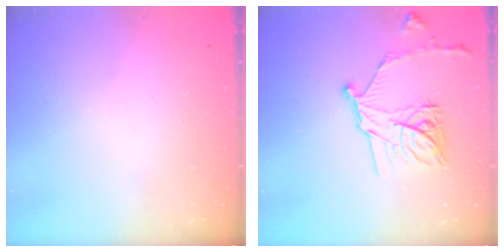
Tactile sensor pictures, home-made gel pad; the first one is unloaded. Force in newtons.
{"total": 16.7, "press": 16.6, "slide": 0.6}